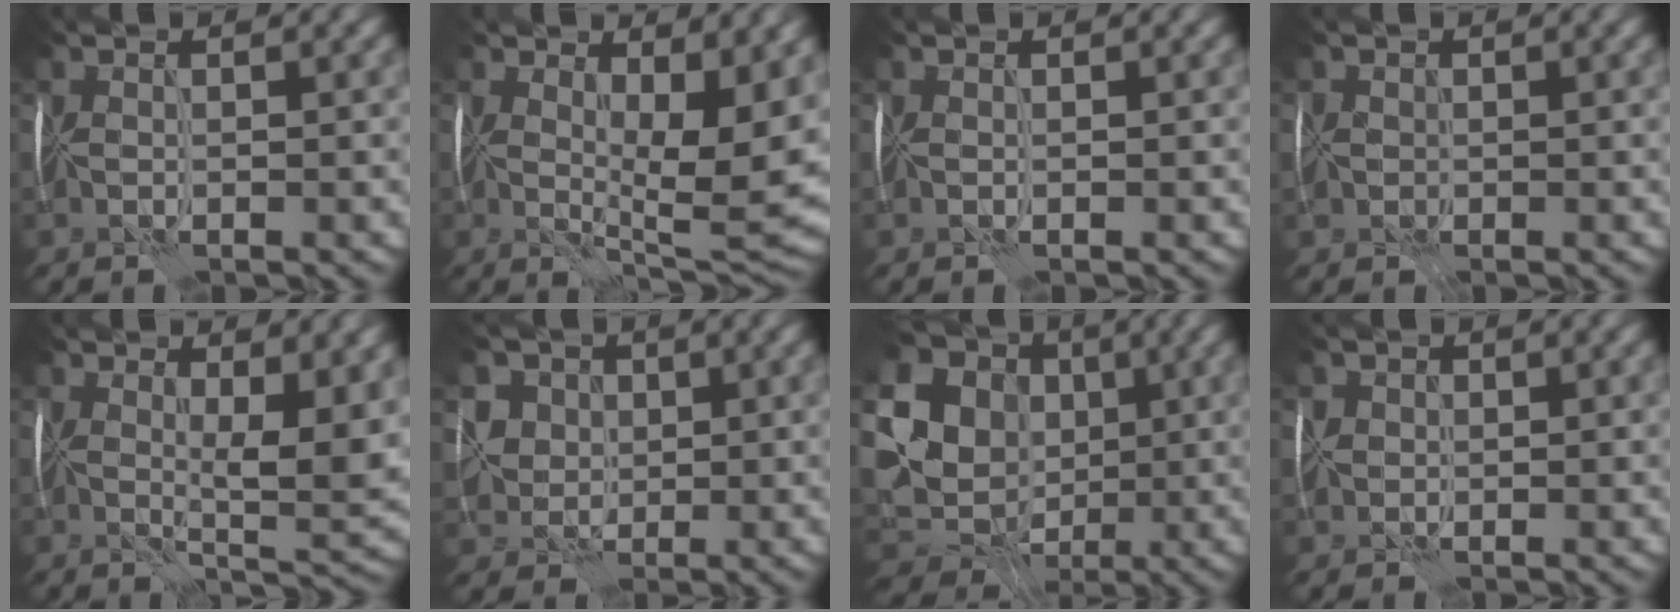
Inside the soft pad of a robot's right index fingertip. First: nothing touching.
{"total": 9.7, "force": [2.5, 3.9, 8.5], "torque": [-0.119, -0.013, 0.050]}
{"total": 0.0}
{"total": 1.2, "force": [0.1, 1.1, -0.4], "torque": [0.005, 0.006, 0.002]}
{"total": 6.3, "force": [1.6, 2.2, 5.6], "torque": [-0.087, -0.010, 0.030]}
{"total": 5.3, "force": [2.1, 4.6, 1.5], "torque": [-0.035, 0.002, 0.030]}
{"total": 16.3, "force": [2.5, 14.4, 7.3], "torque": [-0.199, 0.012, 0.035]}
{"total": 1.5, "force": [0.3, 1.4, -0.5], "torque": [0.012, 0.005, 0.001]}